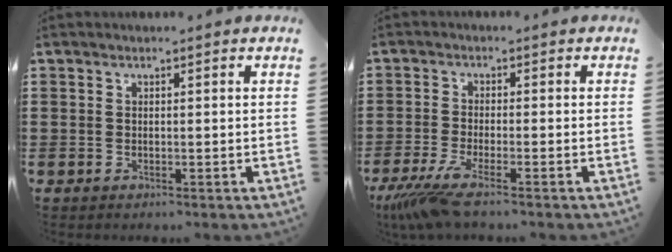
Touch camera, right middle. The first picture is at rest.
{"total": 5.0, "force": [-3.4, 0.1, 3.7], "torque": [-0.097, -0.027, -0.067]}